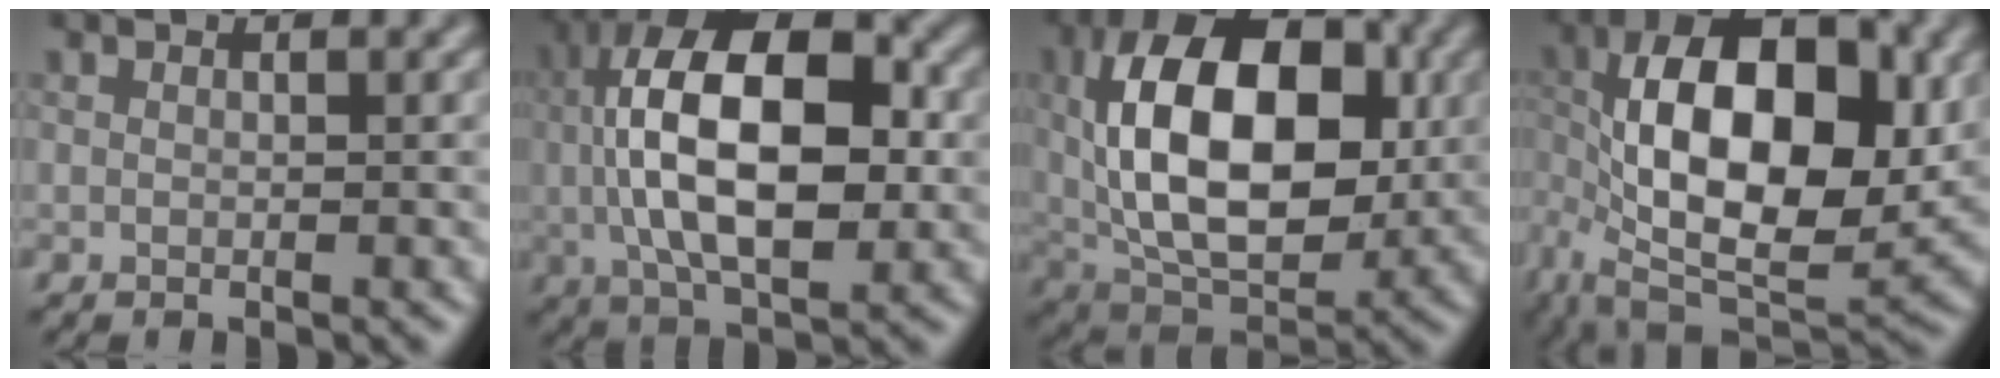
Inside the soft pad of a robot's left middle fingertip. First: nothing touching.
{"total": 13.0, "force": [0.0, 6.6, 11.2], "torque": [-0.210, 0.022, 0.010]}
{"total": 13.2, "force": [0.3, 8.1, 10.5], "torque": [-0.186, 0.016, 0.014]}
{"total": 13.9, "force": [-1.1, 7.3, 11.8], "torque": [-0.188, 0.017, -0.018]}